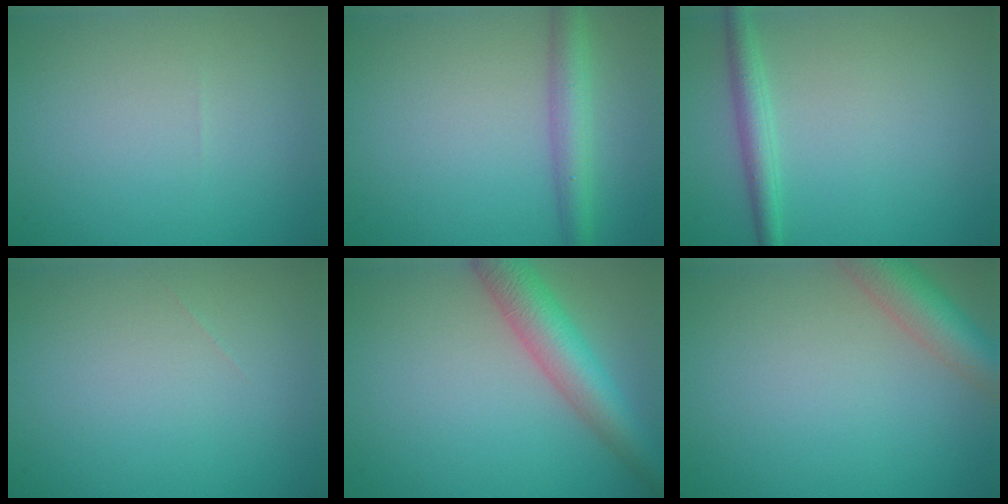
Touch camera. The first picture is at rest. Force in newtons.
{"total": 3.4, "press": 3.4, "slide": 0.2}
{"total": 2.3, "press": 2.3, "slide": 0.1}
{"total": 0.0}
{"total": 5.6, "press": 5.6, "slide": 0.2}
{"total": 4.8, "press": 4.8, "slide": 0.3}